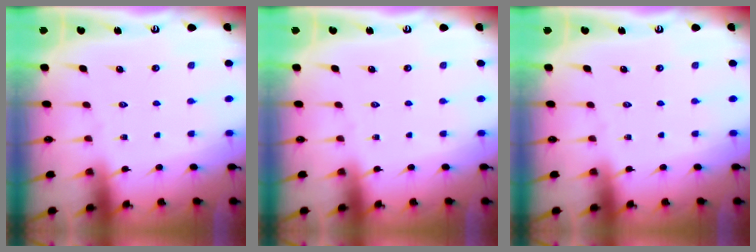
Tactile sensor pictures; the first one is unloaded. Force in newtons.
{"total": 0.0}
{"total": 0.0}